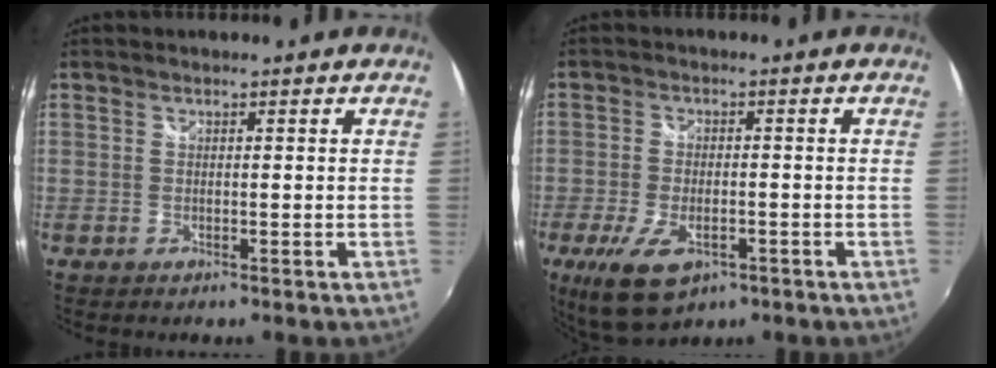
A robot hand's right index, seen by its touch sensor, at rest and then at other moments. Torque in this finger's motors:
{"motor_torque": [0.79, -0.72, 0.48, 0.09]}